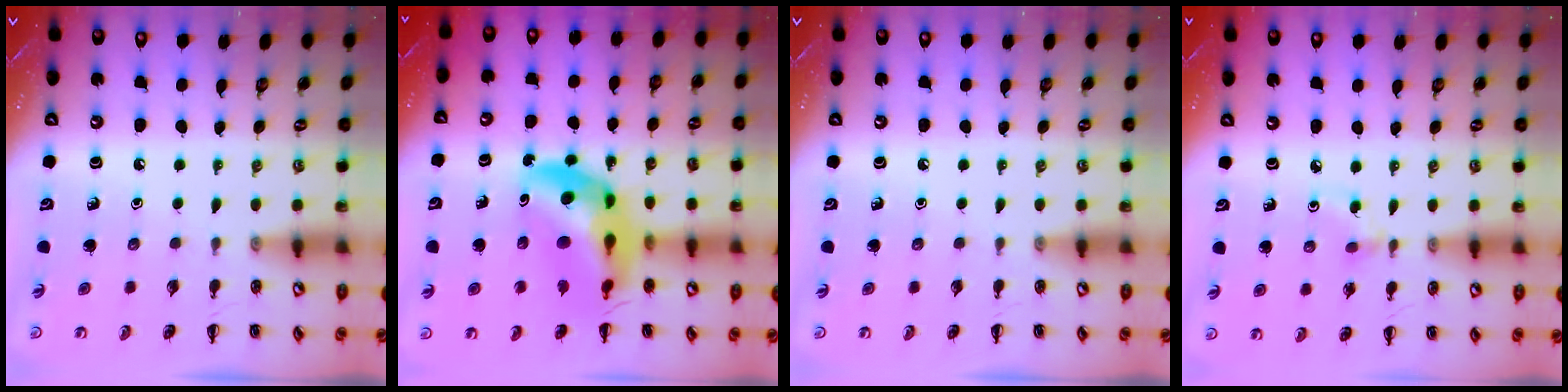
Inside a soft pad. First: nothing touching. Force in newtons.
{"total": 15.9, "press": 15.3, "slide": 4.5}
{"total": 0.0}
{"total": 2.9, "press": 2.7, "slide": 1.0}